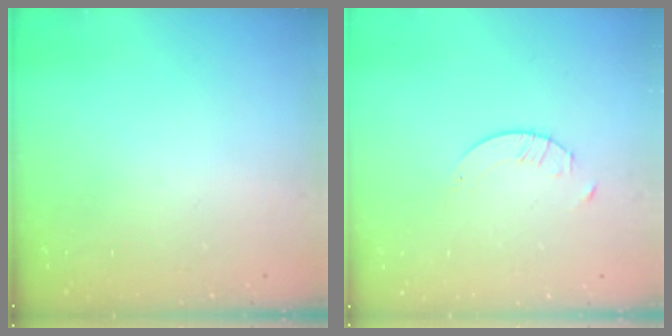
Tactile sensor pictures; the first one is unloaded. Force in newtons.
{"total": 1.6, "press": 1.6, "slide": 0.2}